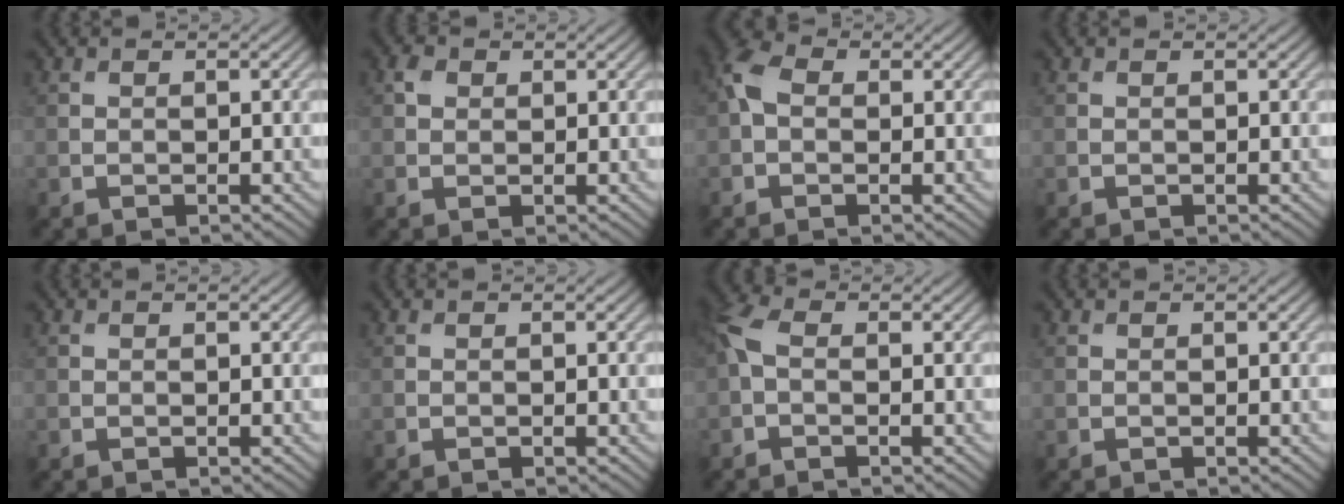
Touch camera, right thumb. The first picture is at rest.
{"total": 1.3, "force": [0.6, 1.0, 0.4], "torque": [-0.011, 0.005, 0.008]}
{"total": 4.1, "force": [0.5, 2.9, 2.9], "torque": [-0.070, 0.011, -0.002]}
{"total": 0.0}
{"total": 0.0}
{"total": 0.0}
{"total": 3.9, "force": [-0.1, 2.4, 3.1], "torque": [-0.085, 0.013, -0.014]}
{"total": 0.0}